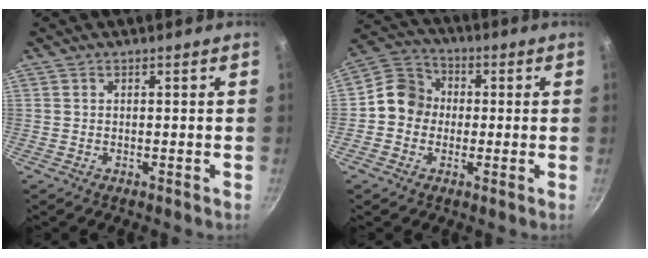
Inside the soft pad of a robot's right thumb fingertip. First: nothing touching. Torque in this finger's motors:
{"motor_torque": [0.80, 1.27, 0.33, -0.84, 0.03]}